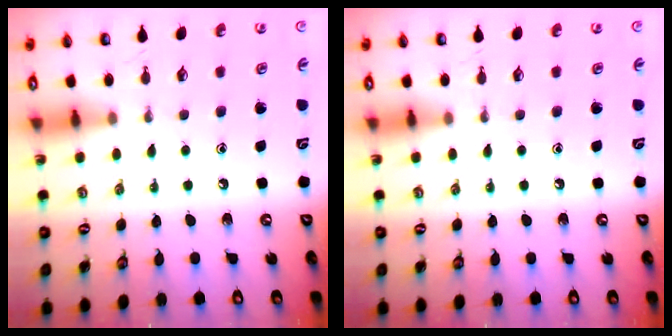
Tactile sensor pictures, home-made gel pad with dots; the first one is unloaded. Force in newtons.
{"total": 0.0}